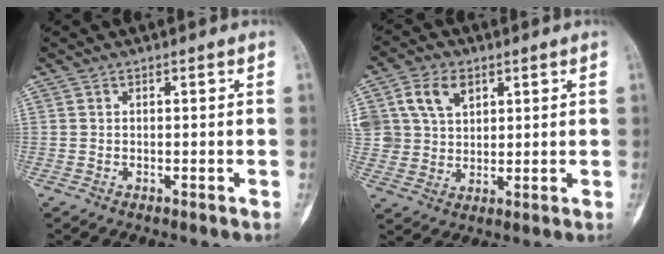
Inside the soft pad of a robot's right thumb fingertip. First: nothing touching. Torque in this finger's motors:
{"motor_torque": [0.49, 2.58, 0.49, -0.17, 0.36]}